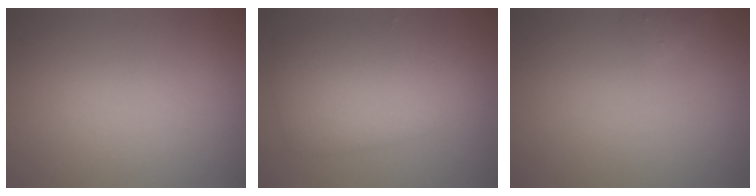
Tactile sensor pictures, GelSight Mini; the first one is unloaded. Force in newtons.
{"total": 5.5, "press": 5.5, "slide": 0.1}
{"total": 0.6, "press": 0.6, "slide": 0.0}